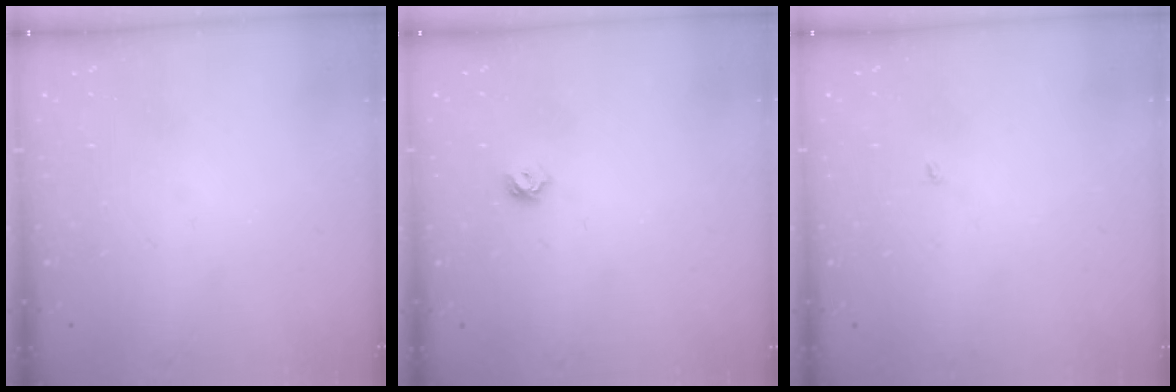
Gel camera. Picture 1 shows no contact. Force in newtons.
{"total": 5.5, "press": 5.5, "slide": 0.7}
{"total": 1.9, "press": 1.9, "slide": 0.2}